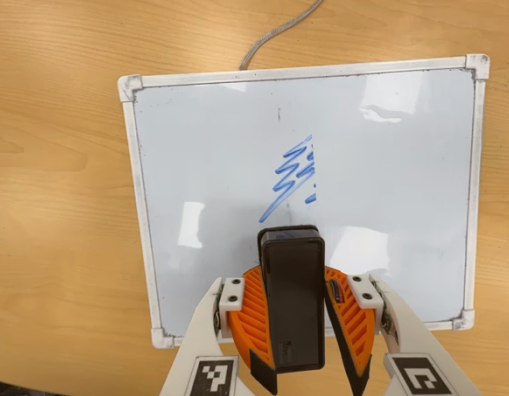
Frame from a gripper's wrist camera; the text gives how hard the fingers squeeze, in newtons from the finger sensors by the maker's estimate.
{"total": 8.6, "left": 9.4, "right": 7.7}